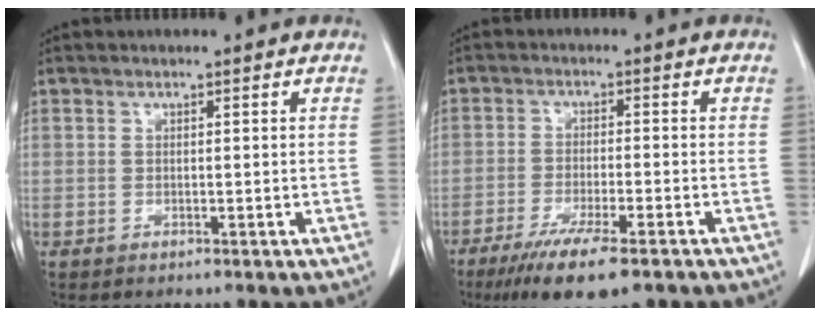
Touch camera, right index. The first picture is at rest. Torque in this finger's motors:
{"motor_torque": [1.03, -1.05, 0.64, 0.16]}